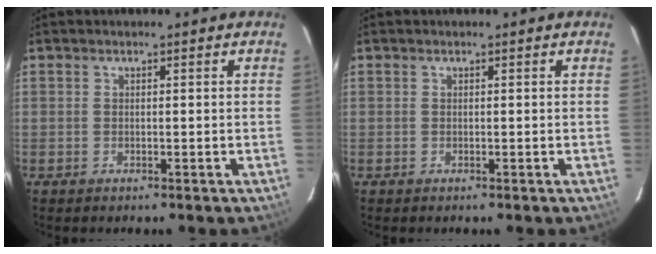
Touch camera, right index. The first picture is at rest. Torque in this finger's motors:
{"motor_torque": [0.00, 0.00, 0.04, 0.00]}